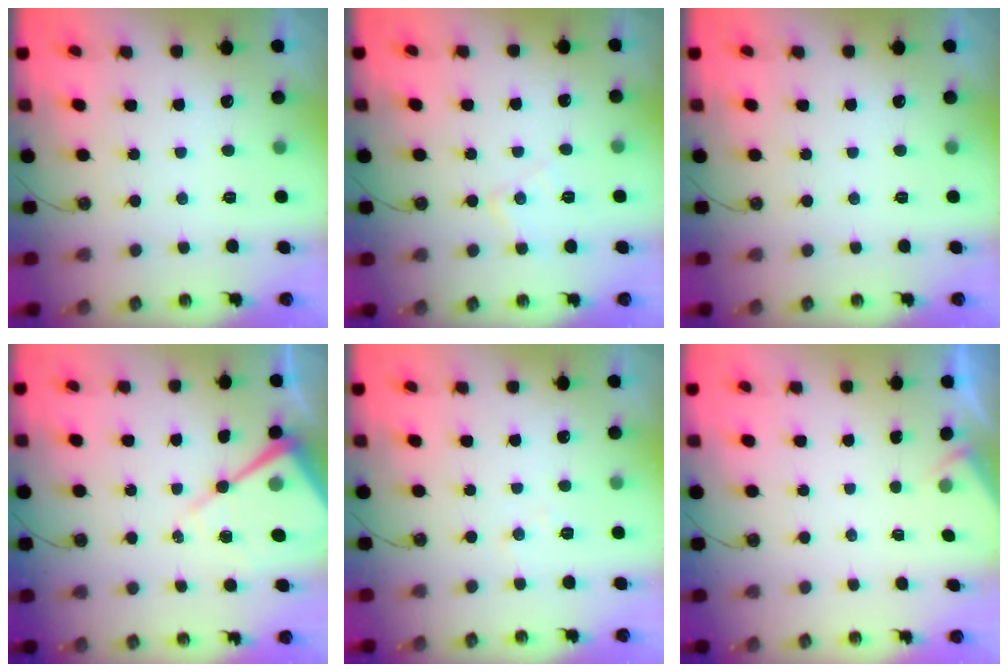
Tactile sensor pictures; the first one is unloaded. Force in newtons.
{"total": 6.9, "press": 6.8, "slide": 0.6}
{"total": 0.0}
{"total": 12.4, "press": 12.3, "slide": 1.3}
{"total": 5.1, "press": 5.0, "slide": 0.8}
{"total": 2.2, "press": 2.2, "slide": 0.4}